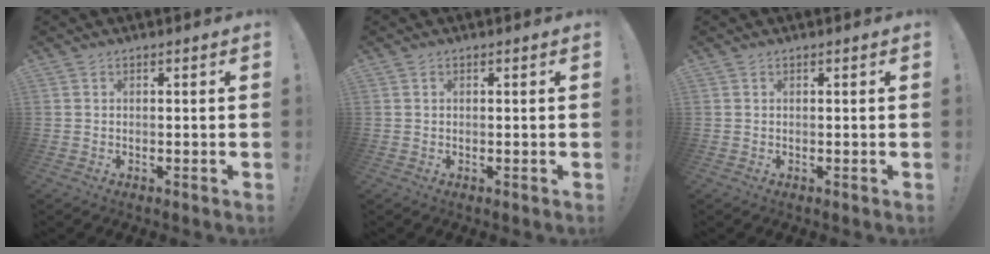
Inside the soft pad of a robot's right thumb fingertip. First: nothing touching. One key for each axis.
{"total": 0.0}
{"total": 0.0}